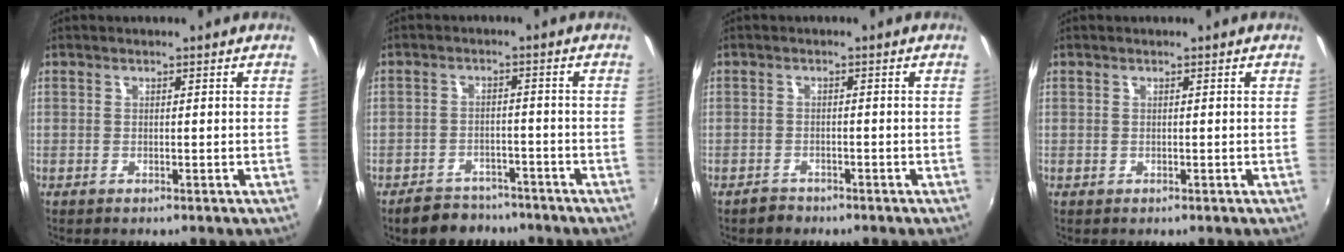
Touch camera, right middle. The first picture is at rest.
{"total": 8.1, "force": [-6.8, 4.0, 2.0], "torque": [-0.055, 0.008, -0.095]}
{"total": 2.0, "force": [-1.6, 1.1, 0.1], "torque": [-0.007, 0.001, -0.028]}
{"total": 0.0}